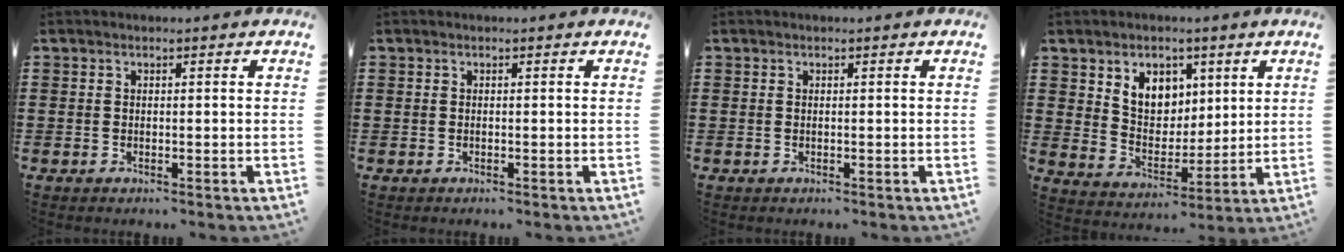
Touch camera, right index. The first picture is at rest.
{"total": 0.0}
{"total": 0.0}
{"total": 6.7, "force": [3.6, 5.1, 2.1], "torque": [-0.063, 0.002, 0.066]}